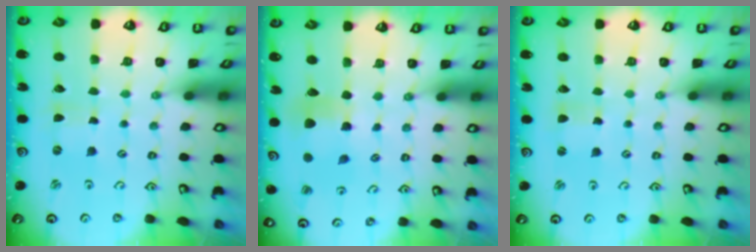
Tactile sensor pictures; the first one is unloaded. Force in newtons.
{"total": 7.4, "press": 7.4, "slide": 0.7}
{"total": 1.5, "press": 1.4, "slide": 0.3}